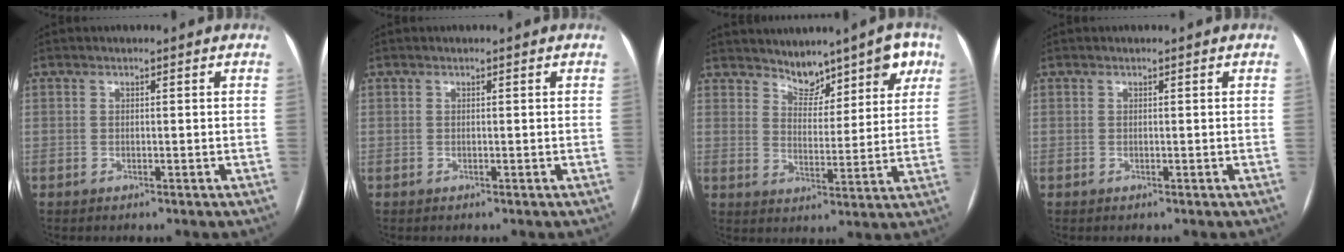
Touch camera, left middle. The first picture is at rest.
{"total": 0.0}
{"total": 8.2, "force": [6.3, 3.8, 3.7], "torque": [-0.031, 0.015, 0.095]}
{"total": 0.0}